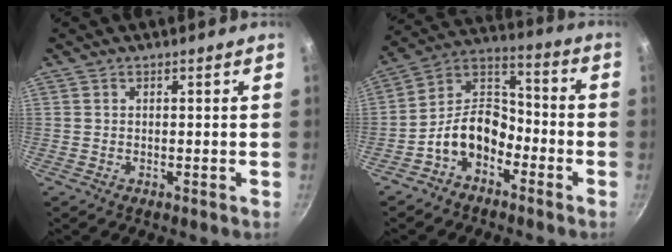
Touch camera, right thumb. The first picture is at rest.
{"total": 11.3, "force": [-5.4, 7.5, 6.5], "torque": [-0.083, 0.068, -0.122]}